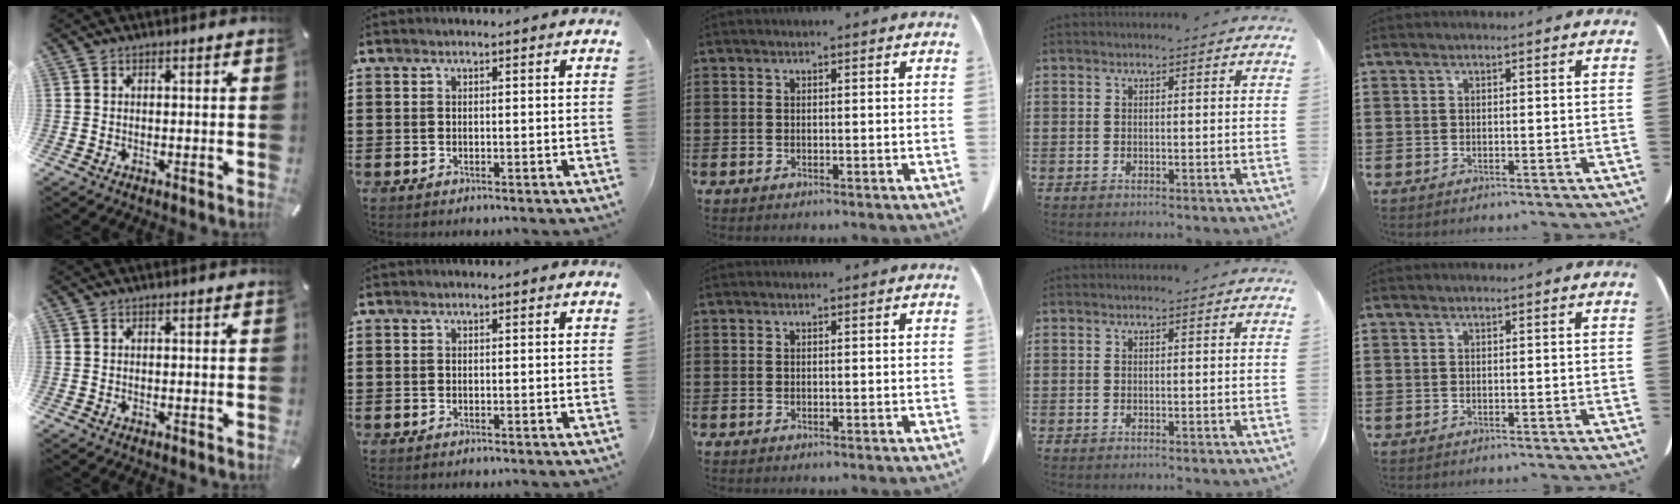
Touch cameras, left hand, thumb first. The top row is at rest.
{}